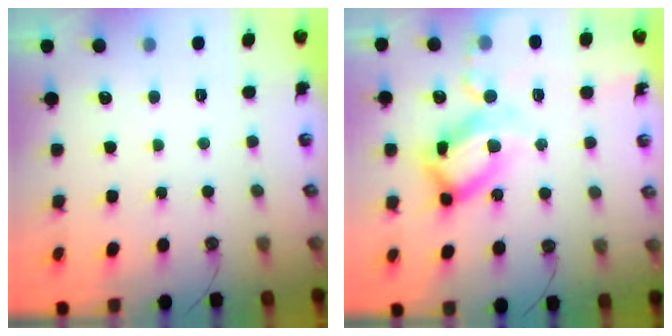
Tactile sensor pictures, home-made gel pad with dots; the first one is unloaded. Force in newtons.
{"total": 22.1, "press": 22.0, "slide": 2.1}